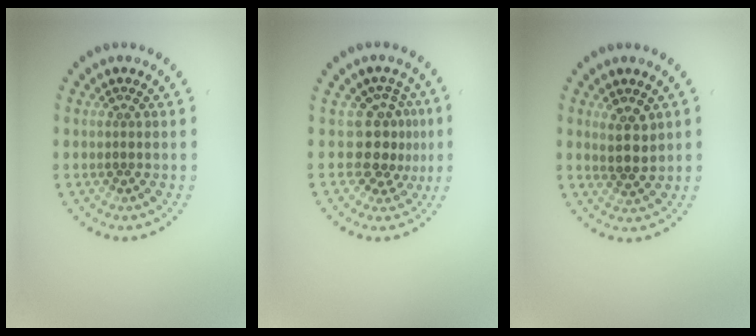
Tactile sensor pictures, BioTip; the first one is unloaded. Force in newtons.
{"total": 3.4, "press": 2.5, "slide": 2.3}
{"total": 2.3, "press": 2.0, "slide": 1.0}